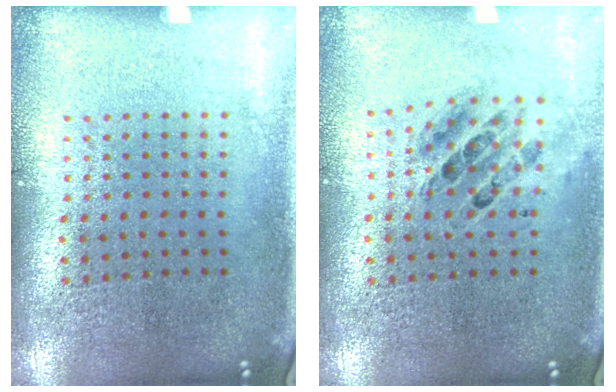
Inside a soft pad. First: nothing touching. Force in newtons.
{"total": 0.7, "press": 0.6, "slide": 0.2}